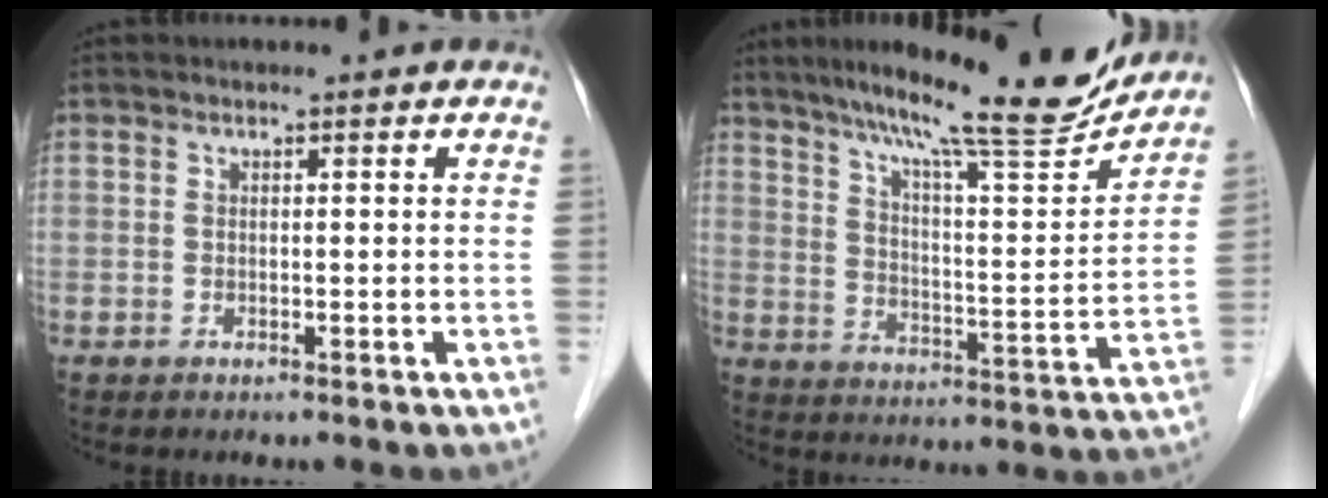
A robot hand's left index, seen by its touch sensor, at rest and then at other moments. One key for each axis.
{"total": 18.8, "fx": 16.6, "fy": 0.7, "fz": 8.7, "tx": -0.137, "ty": -0.022, "tz": 0.241}